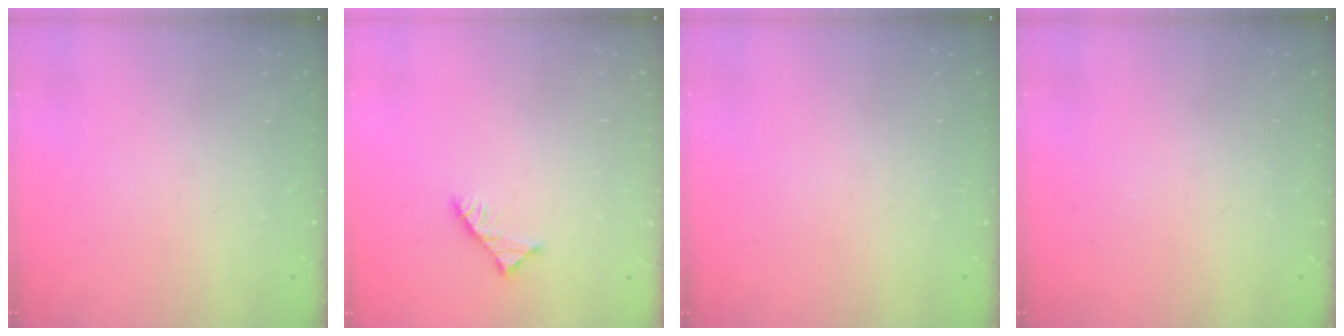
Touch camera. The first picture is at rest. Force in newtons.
{"total": 2.9, "press": 2.9, "slide": 0.4}
{"total": 0.0}
{"total": 0.0}